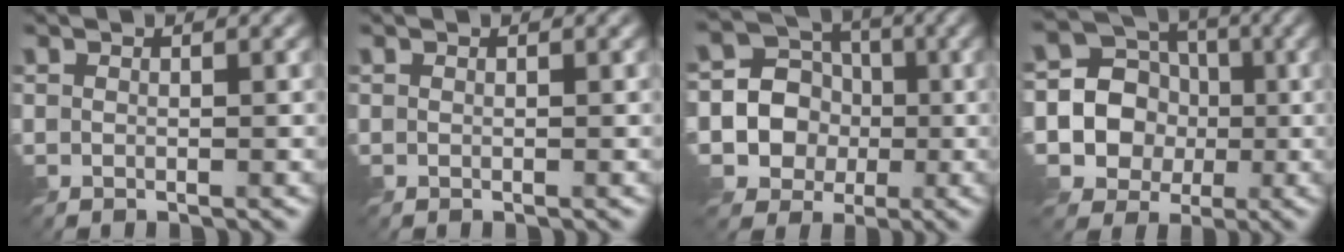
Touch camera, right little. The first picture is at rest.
{"total": 0.0}
{"total": 9.4, "force": [-1.7, 8.8, 2.7], "torque": [-0.062, 0.012, -0.053]}
{"total": 11.5, "force": [-1.8, 10.8, 3.6], "torque": [-0.097, 0.012, -0.053]}